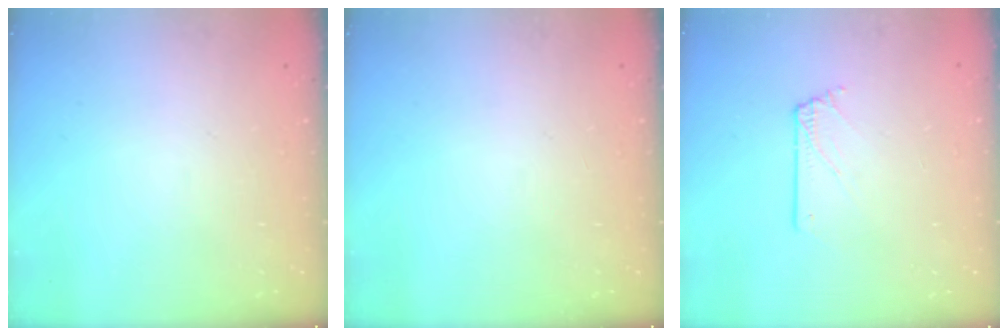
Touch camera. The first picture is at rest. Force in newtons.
{"total": 0.0}
{"total": 1.5, "press": 1.5, "slide": 0.1}